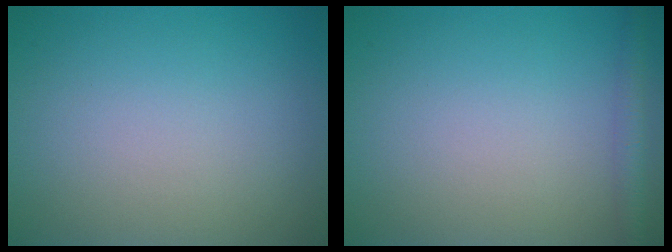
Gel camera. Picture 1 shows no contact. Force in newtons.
{"total": 1.8, "press": 1.8, "slide": 0.1}